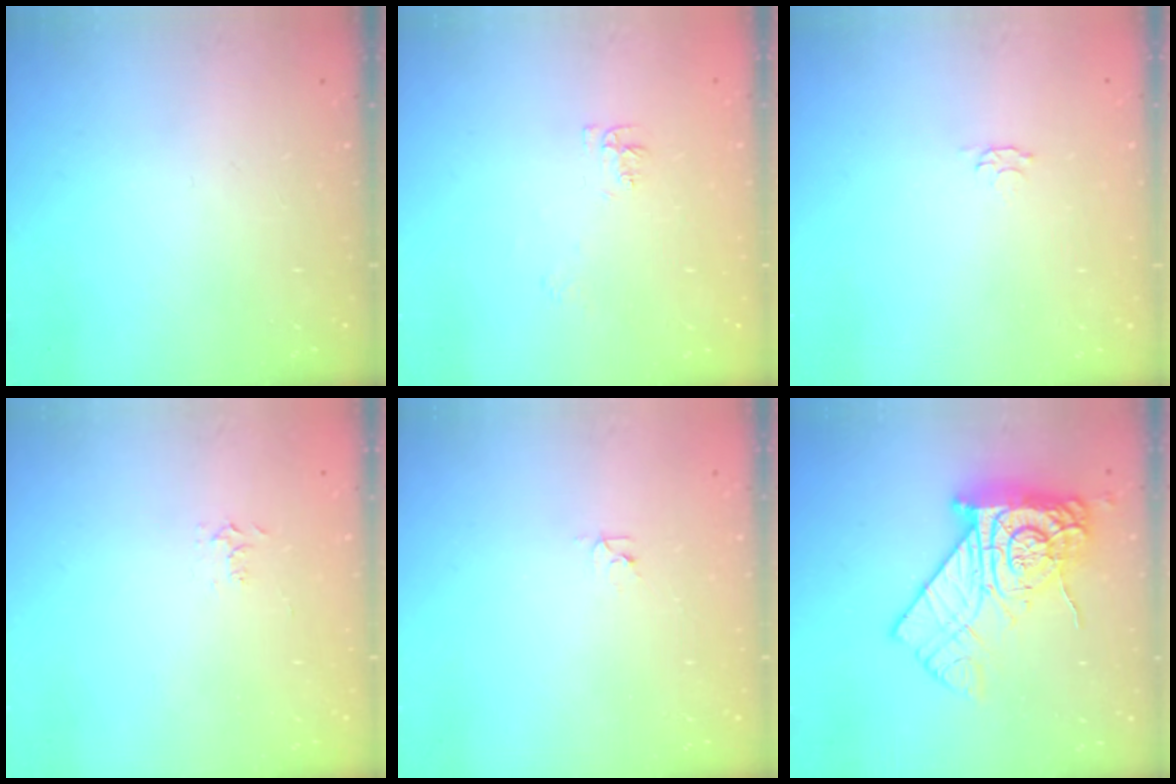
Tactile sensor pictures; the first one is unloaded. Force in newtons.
{"total": 5.5, "press": 5.4, "slide": 0.9}
{"total": 2.9, "press": 2.9, "slide": 0.4}
{"total": 4.5, "press": 4.5, "slide": 0.8}
{"total": 2.3, "press": 2.3, "slide": 0.2}
{"total": 20.2, "press": 20.1, "slide": 1.9}